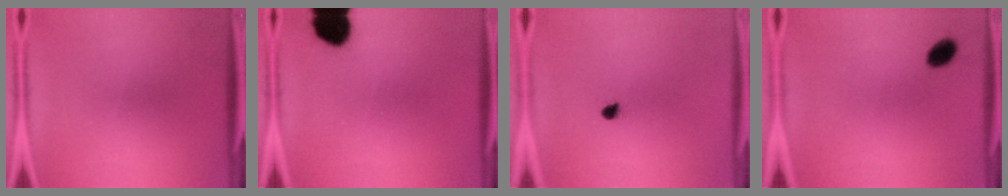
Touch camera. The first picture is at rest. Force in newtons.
{"total": 10.6}
{"total": 1.8}
{"total": 3.7}